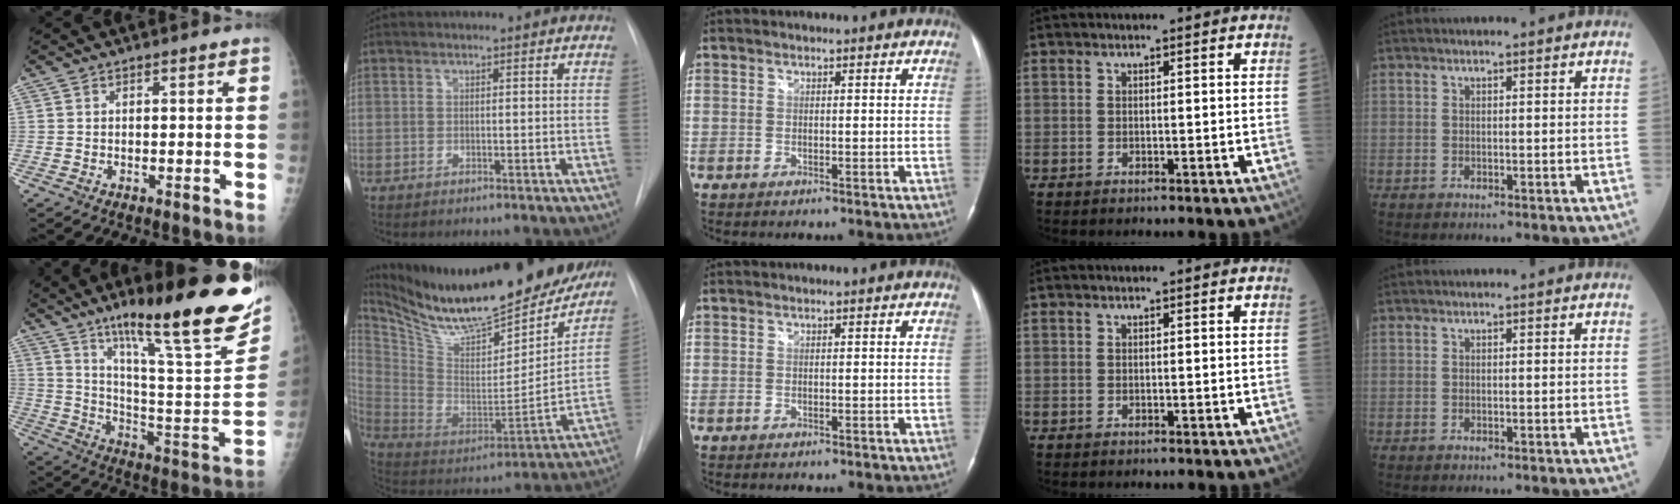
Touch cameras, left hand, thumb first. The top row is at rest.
{"thumb": {"total": 29.0, "force": [18.2, 4.7, 22.1], "torque": [-0.311, -0.067, 0.286]}, "index": {"total": 28.9, "force": [25.1, 5.8, 13.0], "torque": [-0.234, -0.056, 0.376]}}